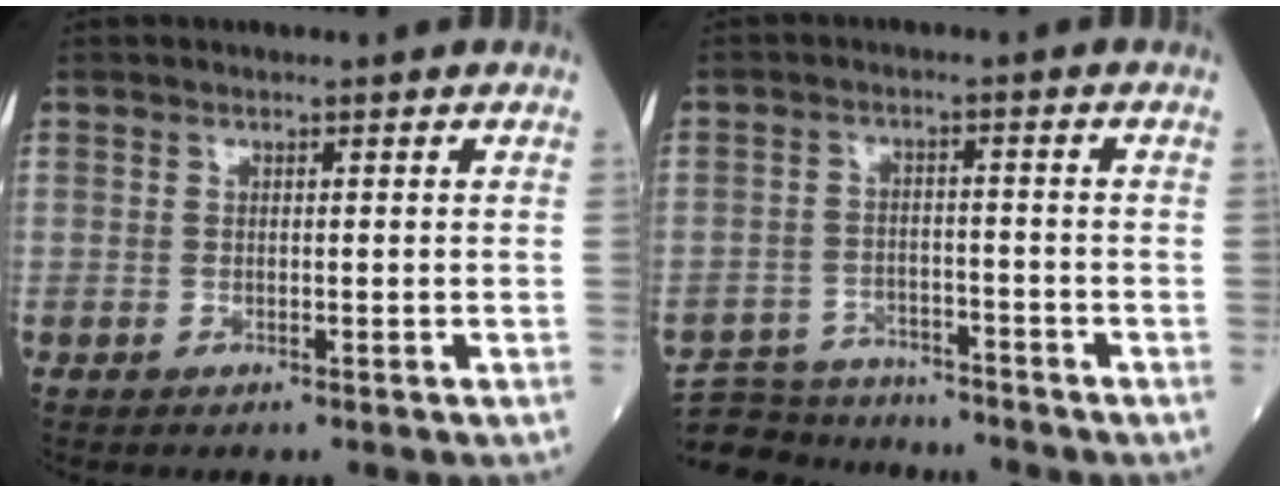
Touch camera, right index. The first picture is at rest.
{"total": 9.6, "force": [-9.1, 2.9, 1.0], "torque": [-0.019, 0.012, -0.142]}